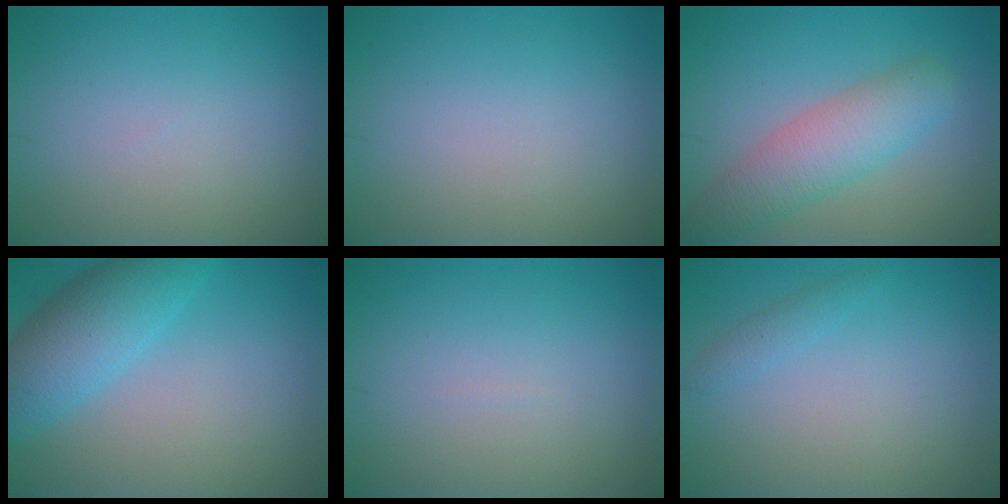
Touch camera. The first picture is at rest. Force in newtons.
{"total": 0.0}
{"total": 5.0, "press": 5.0, "slide": 0.3}
{"total": 6.0, "press": 6.0, "slide": 0.3}
{"total": 0.0}
{"total": 1.1, "press": 1.1, "slide": 0.1}